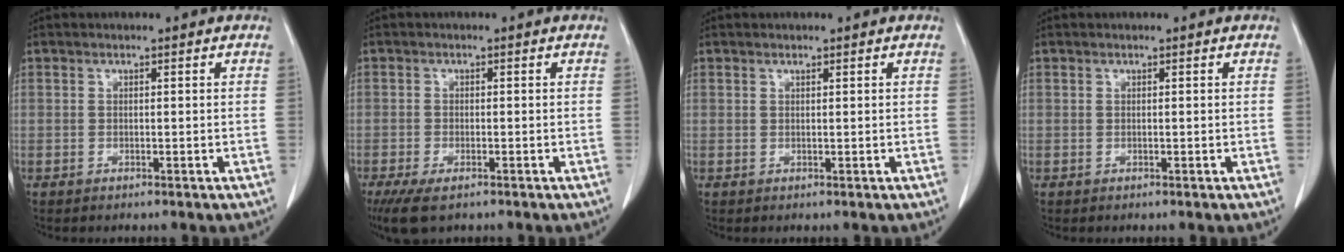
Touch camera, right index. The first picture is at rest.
{"total": 6.3, "force": [-4.0, 2.5, 4.2], "torque": [-0.079, -0.013, -0.066]}
{"total": 0.5, "force": [0.3, 0.3, 0.3], "torque": [-0.009, -0.001, 0.007]}
{"total": 0.0}